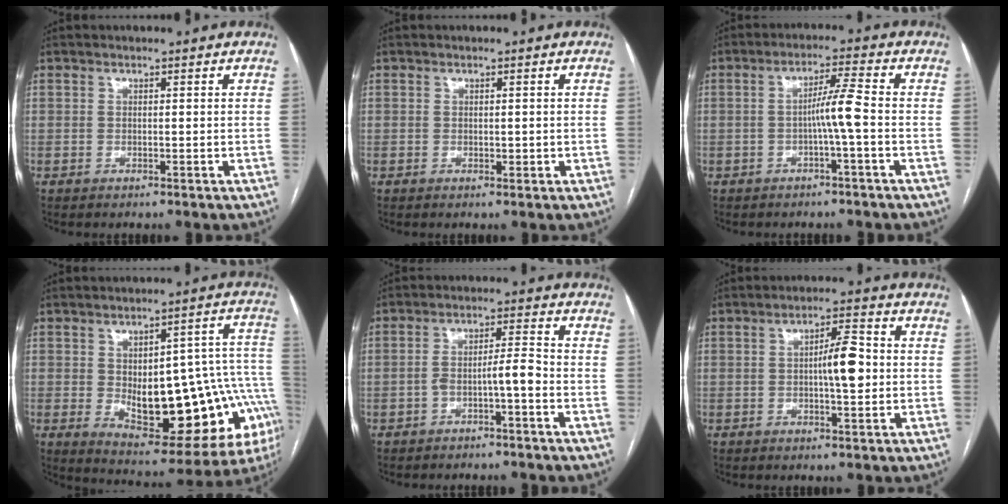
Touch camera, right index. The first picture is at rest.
{"total": 1.0, "force": [-0.1, 0.6, 0.8], "torque": [-0.010, -0.001, 0.001]}
{"total": 4.8, "force": [-1.1, -0.6, 4.7], "torque": [-0.082, 0.010, -0.019]}
{"total": 24.8, "force": [-5.0, 9.2, 22.5], "torque": [-0.226, 0.029, -0.040]}
{"total": 4.5, "force": [-2.0, 0.5, 4.0], "torque": [-0.069, 0.019, -0.031]}
{"total": 6.1, "force": [-0.1, 1.2, 5.9], "torque": [-0.097, 0.010, -0.003]}